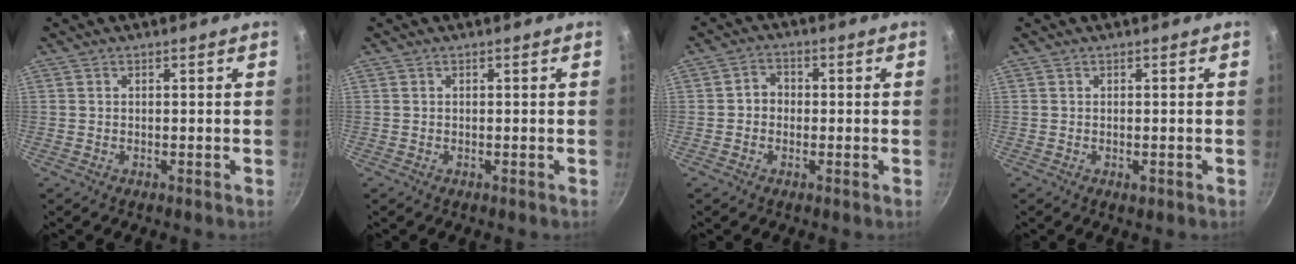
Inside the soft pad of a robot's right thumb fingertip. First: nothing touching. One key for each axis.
{"total": 0.0}
{"total": 3.3, "fx": -0.4, "fy": 2.9, "fz": 1.5, "tx": -0.003, "ty": 0.012, "tz": -0.013}
{"total": 1.0, "fx": -0.4, "fy": 0.4, "fz": 0.9, "tx": -0.014, "ty": -0.001, "tz": -0.006}